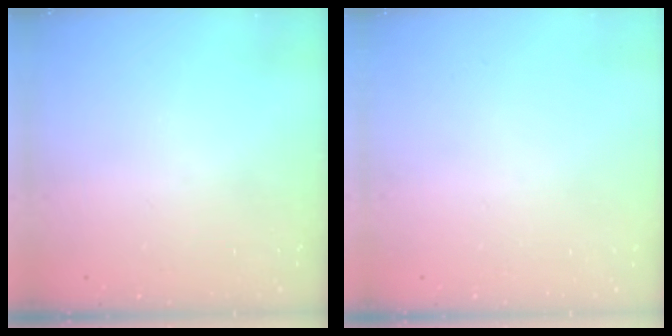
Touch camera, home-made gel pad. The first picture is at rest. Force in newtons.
{"total": 0.0}